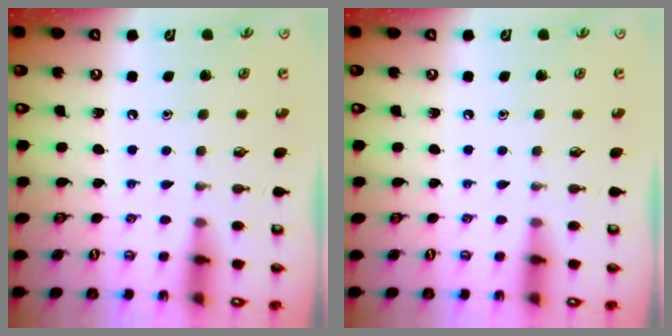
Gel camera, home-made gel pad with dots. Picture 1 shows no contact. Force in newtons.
{"total": 0.0}